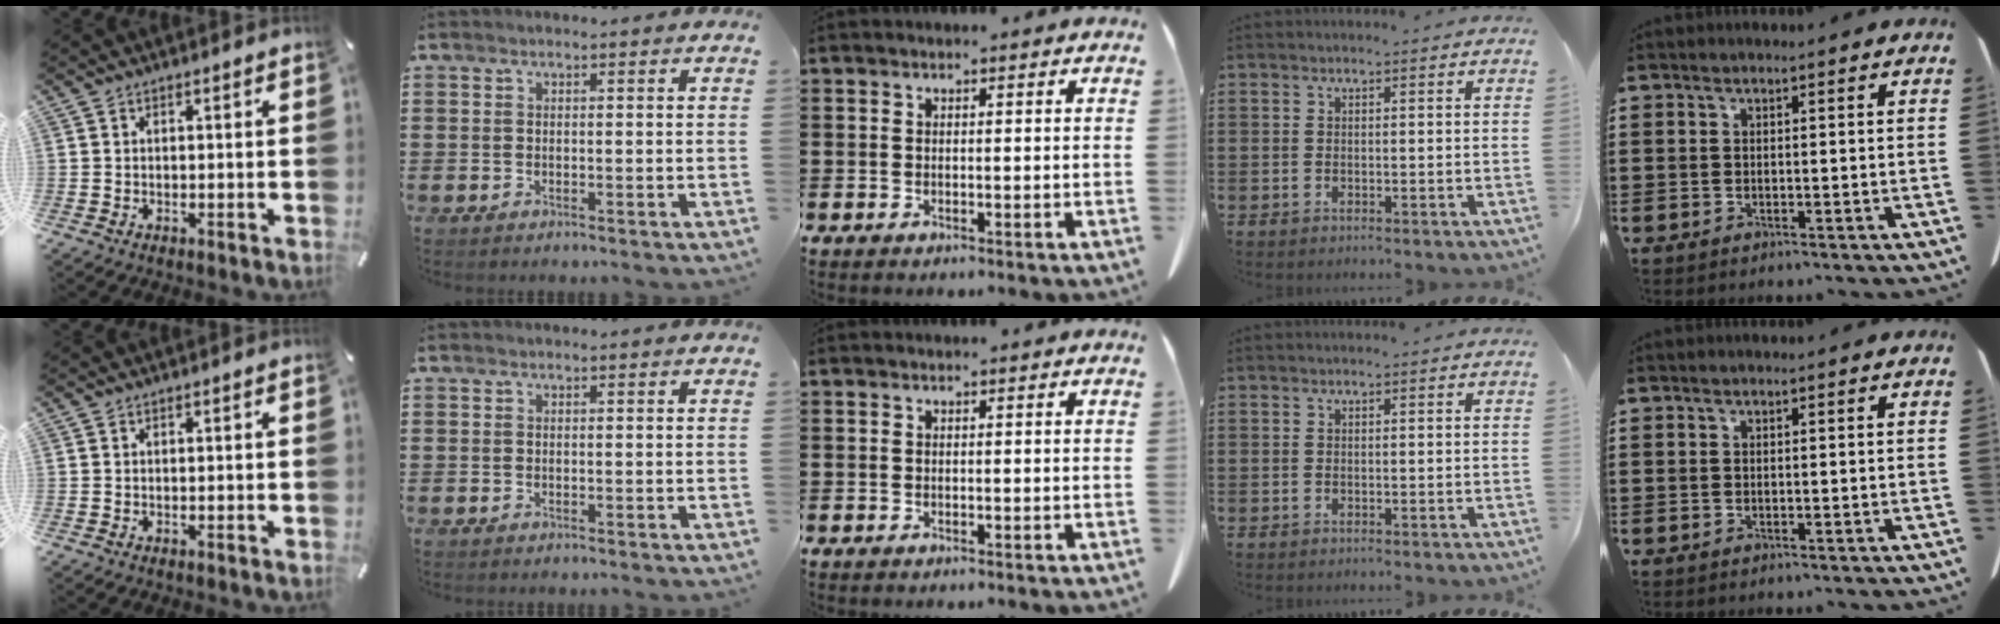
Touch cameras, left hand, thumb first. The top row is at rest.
{}